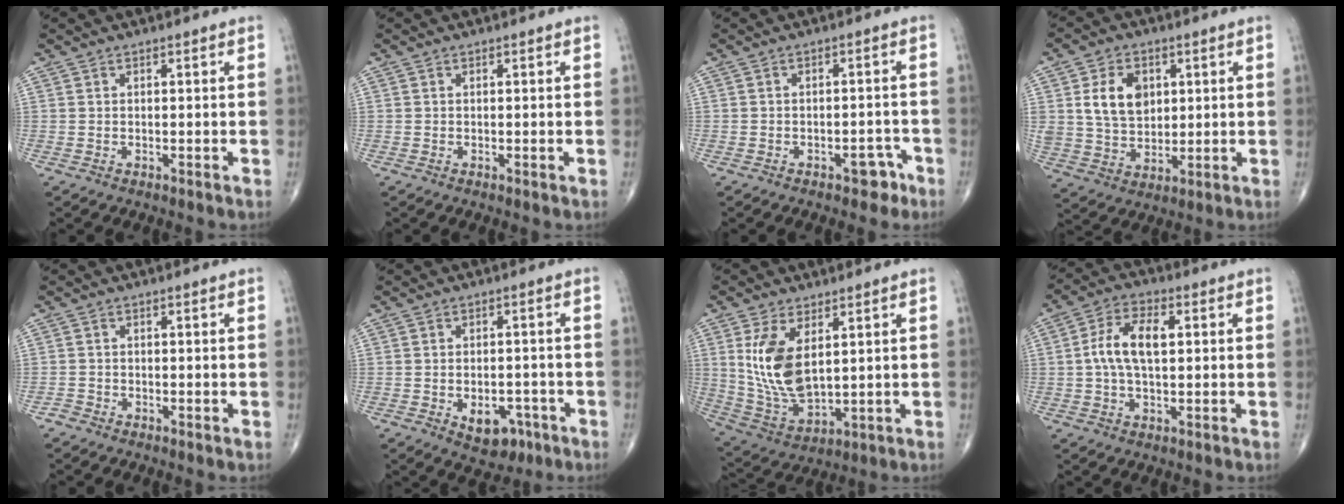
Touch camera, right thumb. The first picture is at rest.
{"total": 0.0}
{"total": 3.7, "force": [-2.4, 2.1, 1.8], "torque": [-0.004, 0.022, -0.028]}
{"total": 10.7, "force": [3.0, 7.8, 6.6], "torque": [-0.093, -0.014, 0.063]}
{"total": 1.1, "force": [-1.0, 0.5, 0.0], "torque": [0.002, 0.000, -0.026]}
{"total": 6.9, "force": [-2.9, 4.4, 4.4], "torque": [-0.038, 0.016, -0.031]}
{"total": 12.8, "force": [3.4, 6.7, 10.4], "torque": [-0.197, -0.020, 0.084]}
{"total": 8.9, "force": [1.0, 4.5, 7.6], "torque": [-0.149, 0.017, 0.014]}